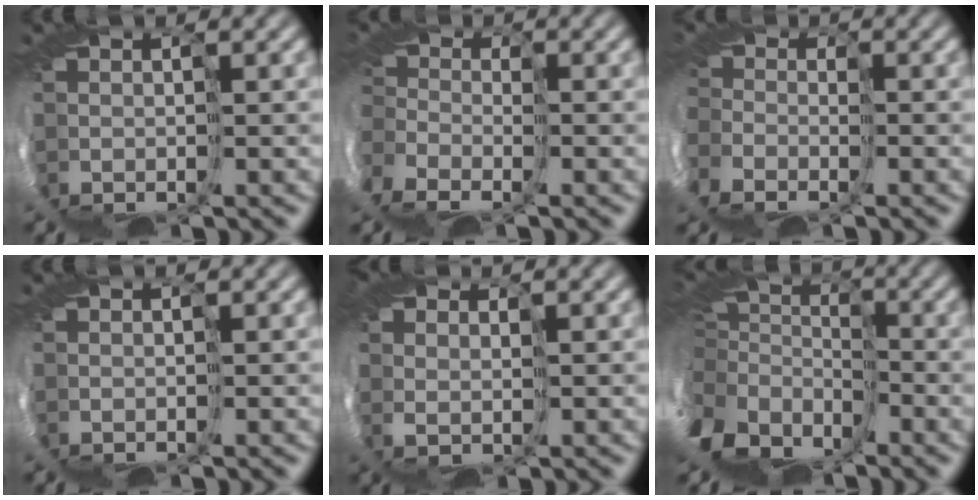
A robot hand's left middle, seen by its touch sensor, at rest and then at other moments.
{"total": 6.6, "force": [-4.5, 4.2, 2.3], "torque": [-0.059, -0.028, -0.062]}
{"total": 6.7, "force": [-4.3, 4.6, 2.2], "torque": [-0.059, -0.026, -0.063]}
{"total": 0.0}
{"total": 3.2, "force": [1.4, 2.3, 1.8], "torque": [-0.049, -0.003, 0.038]}
{"total": 11.3, "force": [-3.8, 7.8, 7.1], "torque": [-0.208, -0.032, -0.045]}